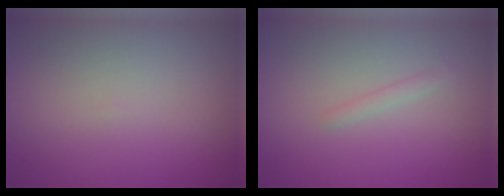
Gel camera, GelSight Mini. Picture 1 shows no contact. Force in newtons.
{"total": 0.9, "press": 0.9, "slide": 0.1}